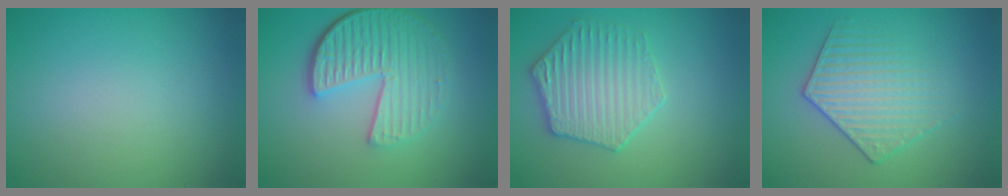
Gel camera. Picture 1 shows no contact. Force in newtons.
{"total": 6.3, "press": 4.4, "slide": 4.5}
{"total": 4.1, "press": 3.9, "slide": 1.0}
{"total": 3.4, "press": 3.2, "slide": 1.2}